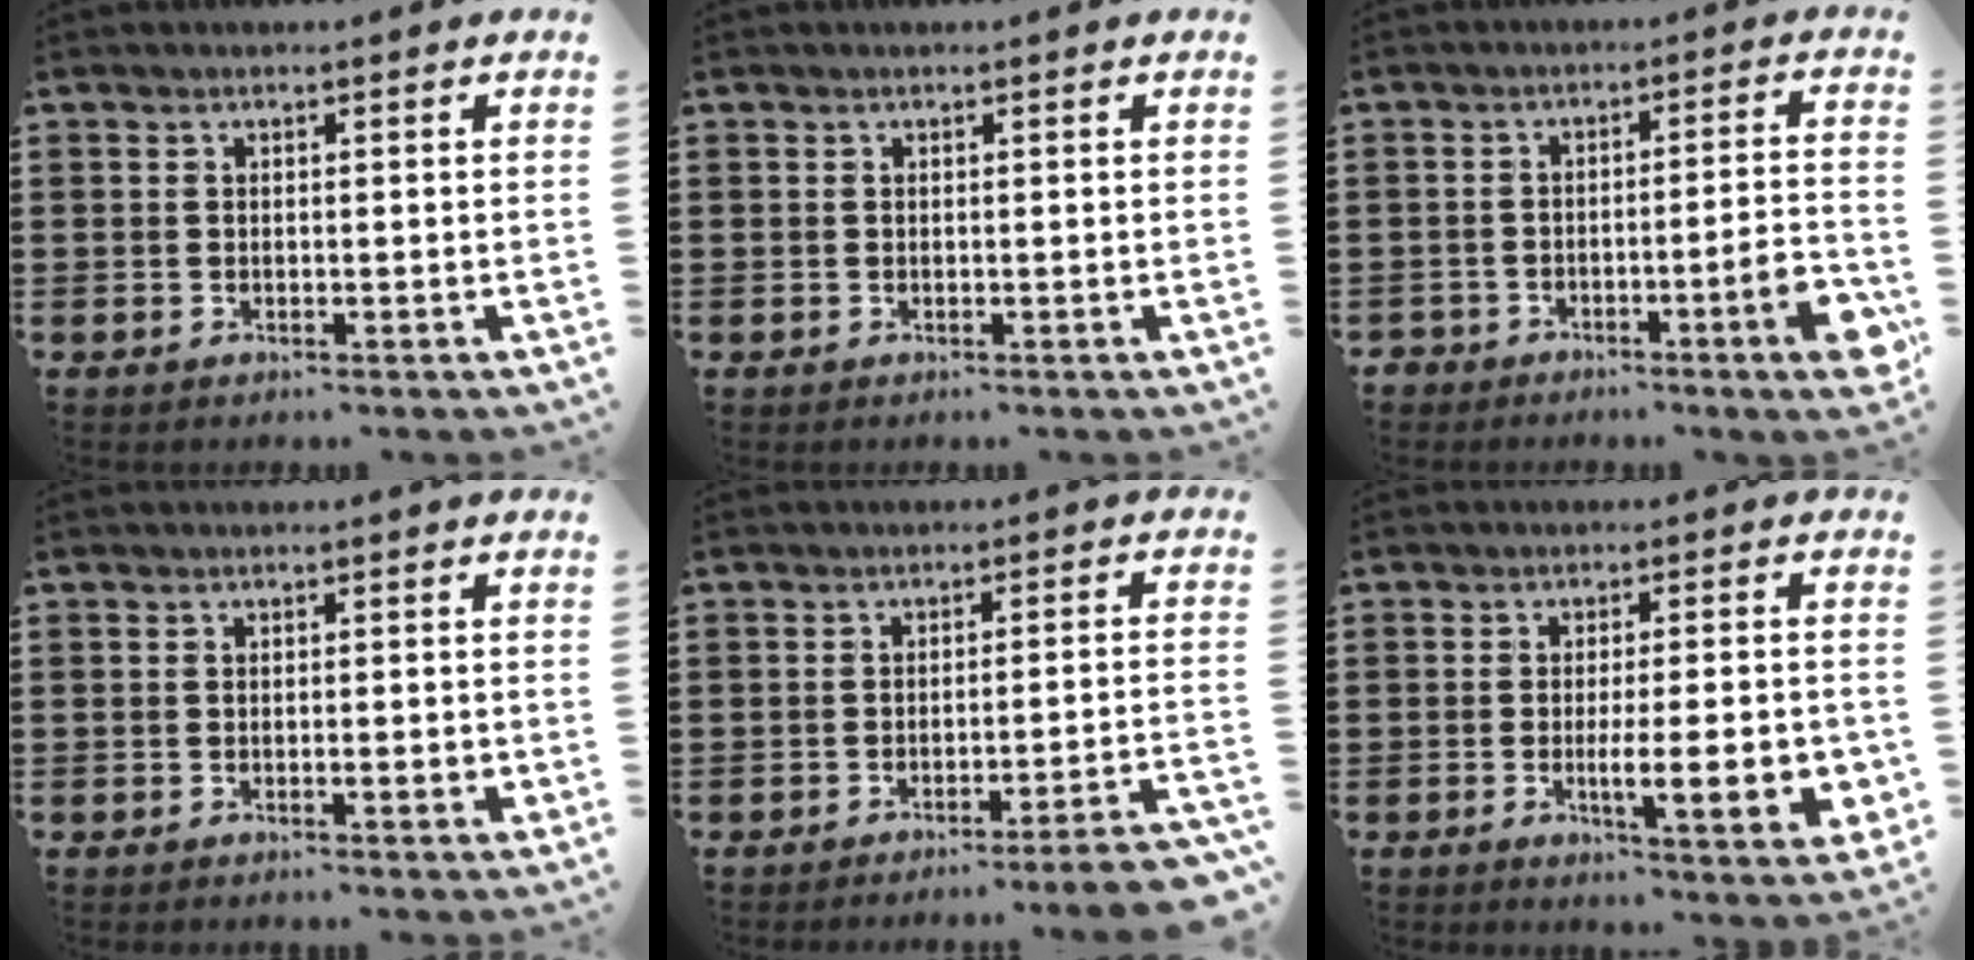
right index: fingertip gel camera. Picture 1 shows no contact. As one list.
[{"total": 0.0}, {"total": 6.2, "force": [-4.1, 0.9, 4.6], "torque": [-0.072, -0.002, -0.072]}, {"total": 1.6, "force": [-0.4, 0.2, 1.6], "torque": [-0.025, -0.003, -0.006]}, {"total": 4.0, "force": [-3.4, -0.7, 2.1], "torque": [-0.036, -0.017, -0.066]}, {"total": 8.7, "force": [-1.7, 1.8, 8.3], "torque": [-0.125, -0.012, -0.027]}]